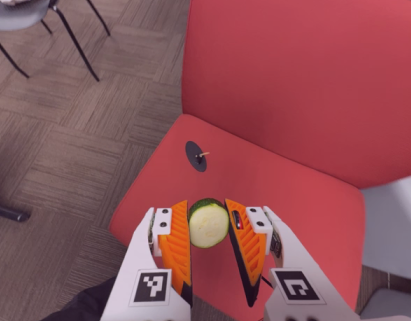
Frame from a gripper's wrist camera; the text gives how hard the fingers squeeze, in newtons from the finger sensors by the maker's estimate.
{"total": 9.8, "left": 10.5, "right": 9.0}